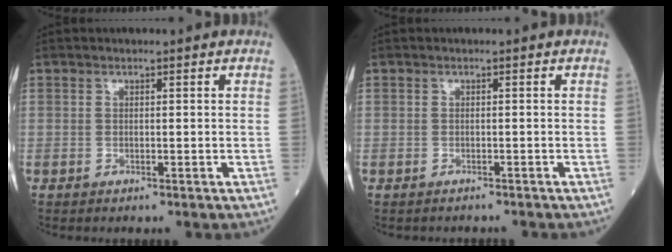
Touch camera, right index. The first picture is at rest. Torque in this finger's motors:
{"motor_torque": [-0.63, 0.13, -1.06, -0.21]}